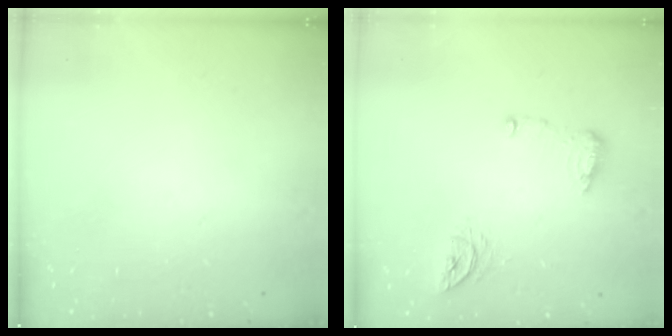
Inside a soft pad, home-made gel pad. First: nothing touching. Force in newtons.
{"total": 8.9, "press": 8.9, "slide": 0.5}